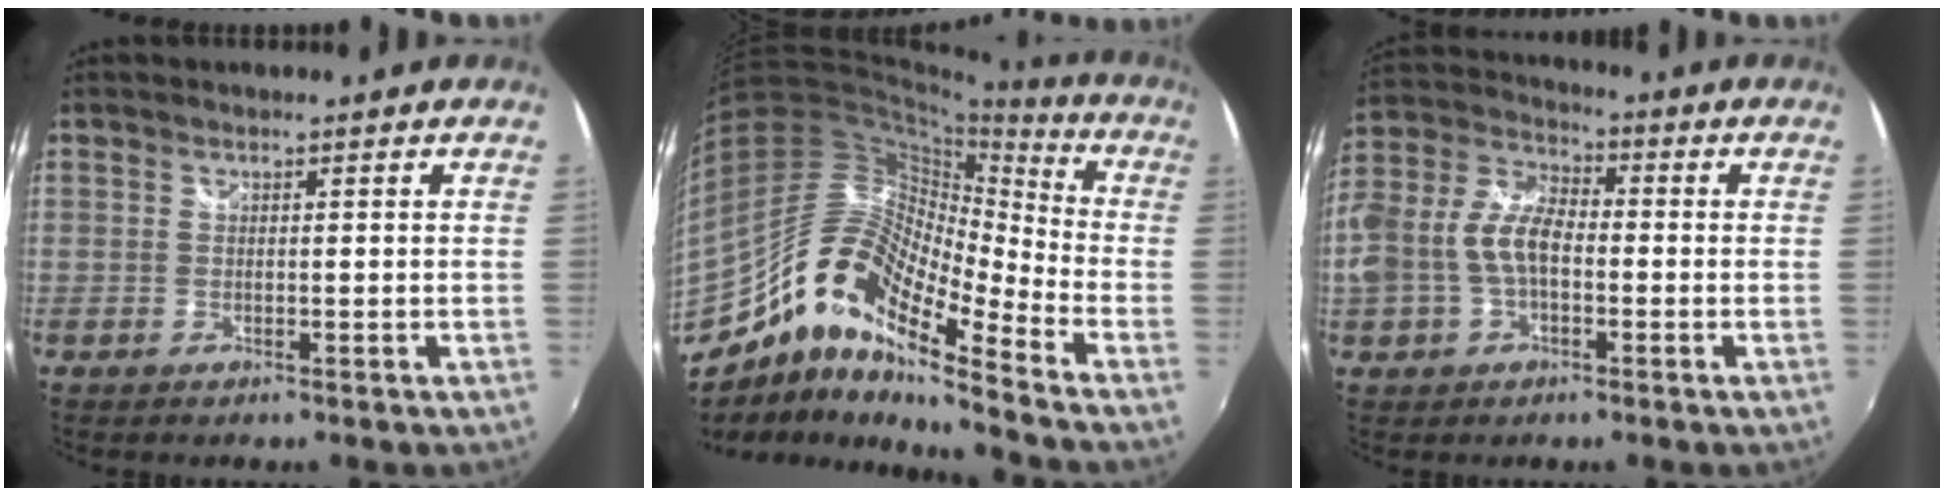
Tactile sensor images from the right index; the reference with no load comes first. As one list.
[{"total": 16.6, "force": [-9.7, 4.4, 12.7], "torque": [-0.212, 0.000, -0.204]}, {"total": 12.1, "force": [-2.4, 7.3, 9.4], "torque": [-0.205, 0.017, -0.045]}]